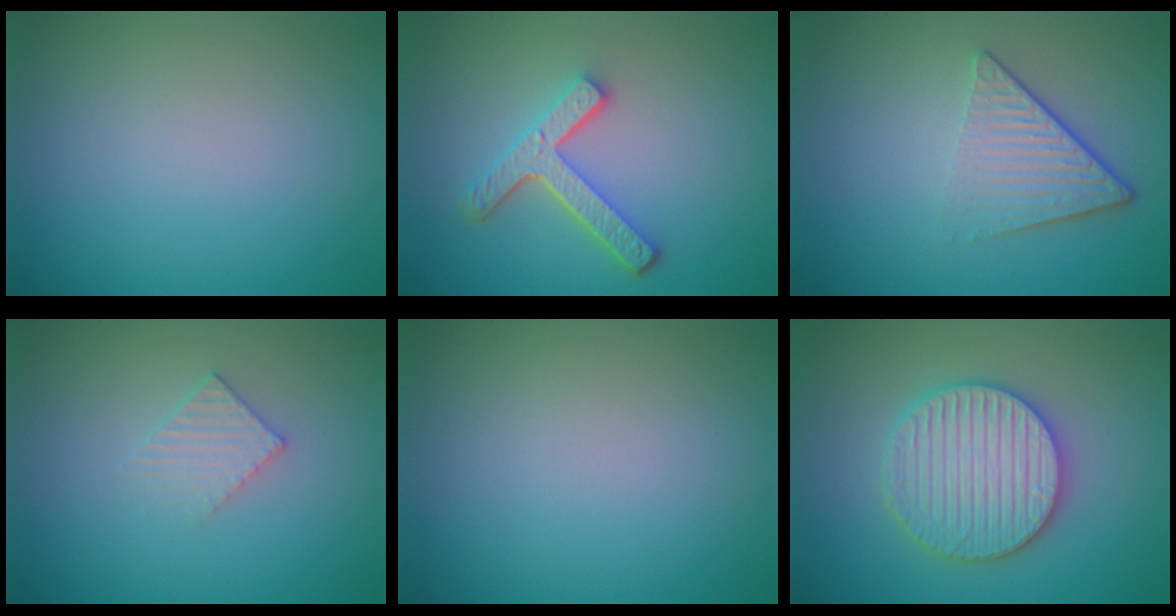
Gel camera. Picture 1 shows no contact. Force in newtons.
{"total": 4.3, "press": 3.3, "slide": 2.8}
{"total": 4.6, "press": 2.8, "slide": 3.7}
{"total": 1.9, "press": 1.9, "slide": 0.2}
{"total": 0.0}
{"total": 5.8, "press": 5.7, "slide": 1.1}